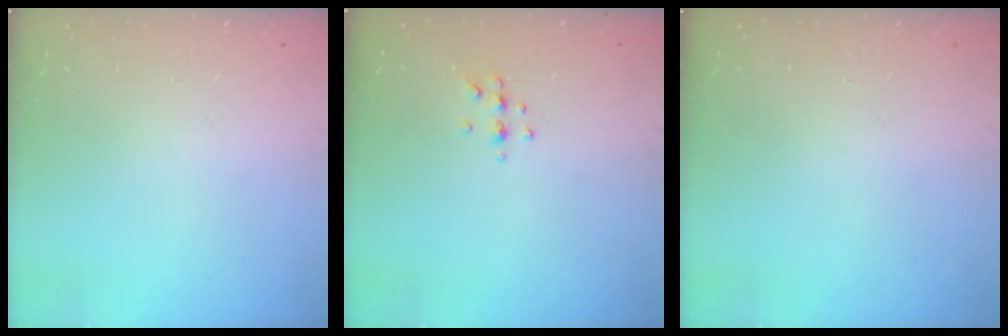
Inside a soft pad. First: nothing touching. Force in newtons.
{"total": 4.7, "press": 4.6, "slide": 1.1}
{"total": 0.0}